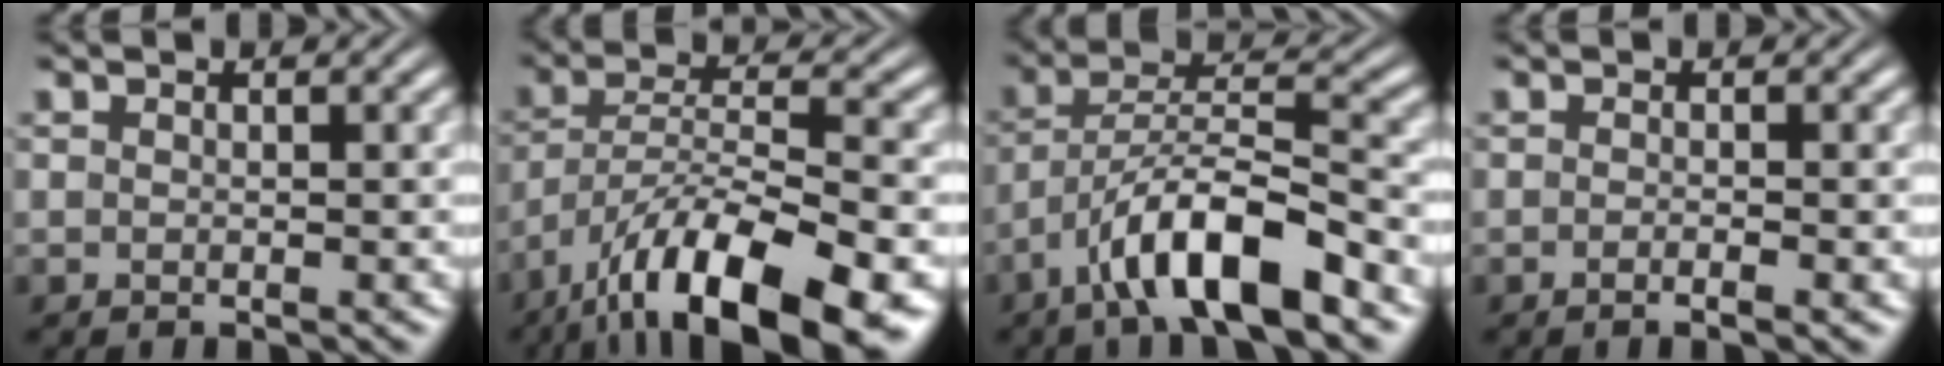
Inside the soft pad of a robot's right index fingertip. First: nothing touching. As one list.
[{"total": 10.3, "force": [-5.3, 4.1, 7.8], "torque": [-0.144, -0.025, -0.066]}, {"total": 6.3, "force": [-2.8, 2.1, 5.2], "torque": [-0.100, -0.010, -0.043]}, {"total": 1.2, "force": [-0.9, 0.0, 0.9], "torque": [-0.019, 0.001, -0.020]}]